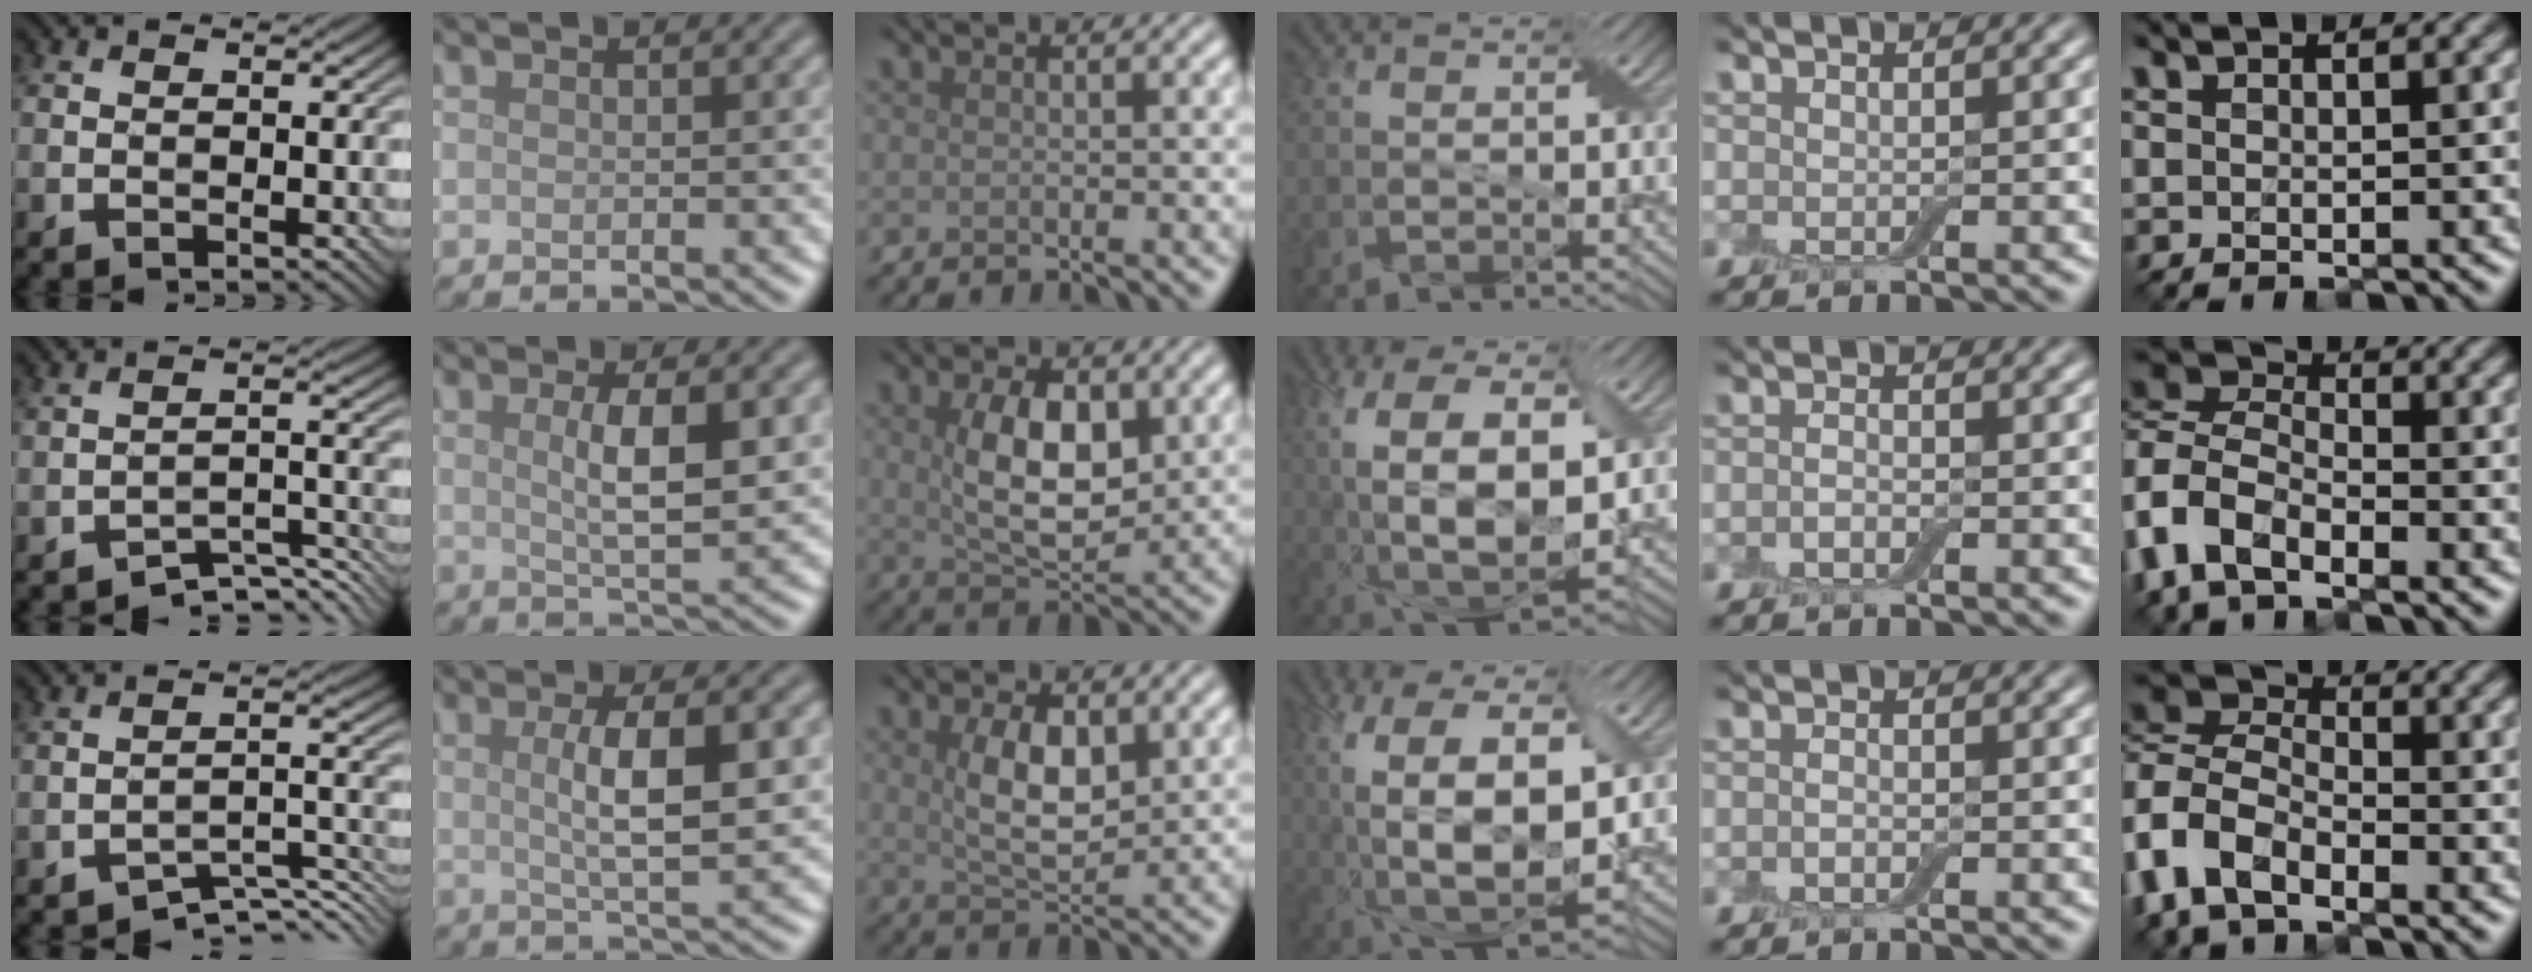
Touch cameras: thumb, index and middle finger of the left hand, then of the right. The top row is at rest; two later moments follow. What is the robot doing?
{"motion": "wrap", "object": "bandage"}